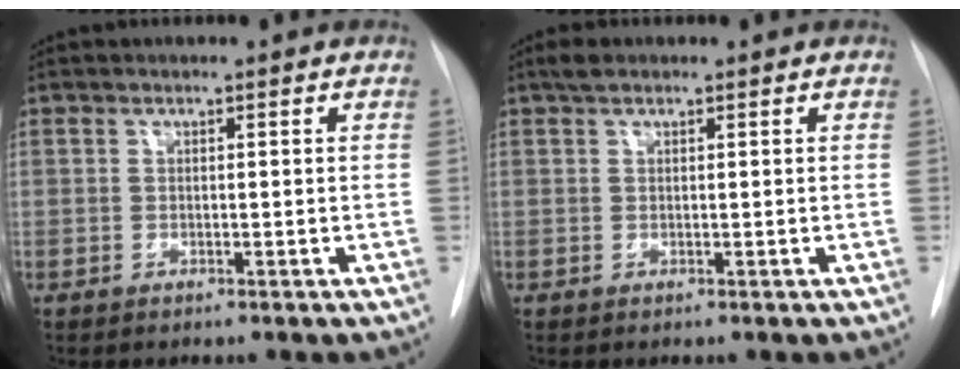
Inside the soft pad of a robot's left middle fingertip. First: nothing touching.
{"total": 1.5, "force": [1.1, 0.6, 0.8], "torque": [-0.020, 0.014, 0.020]}